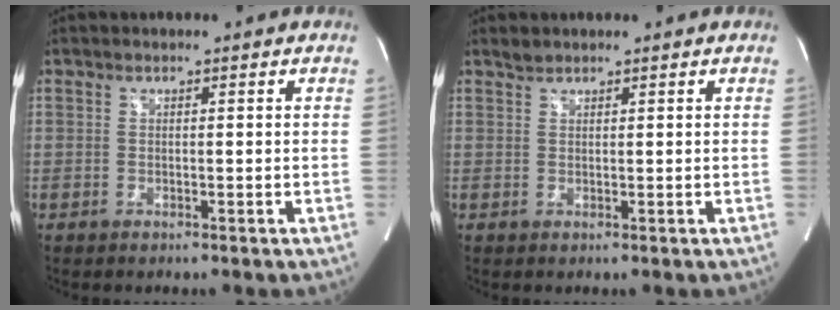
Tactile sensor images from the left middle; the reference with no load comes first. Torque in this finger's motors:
{"motor_torque": [0.14, 0.08, -0.08, -0.01]}